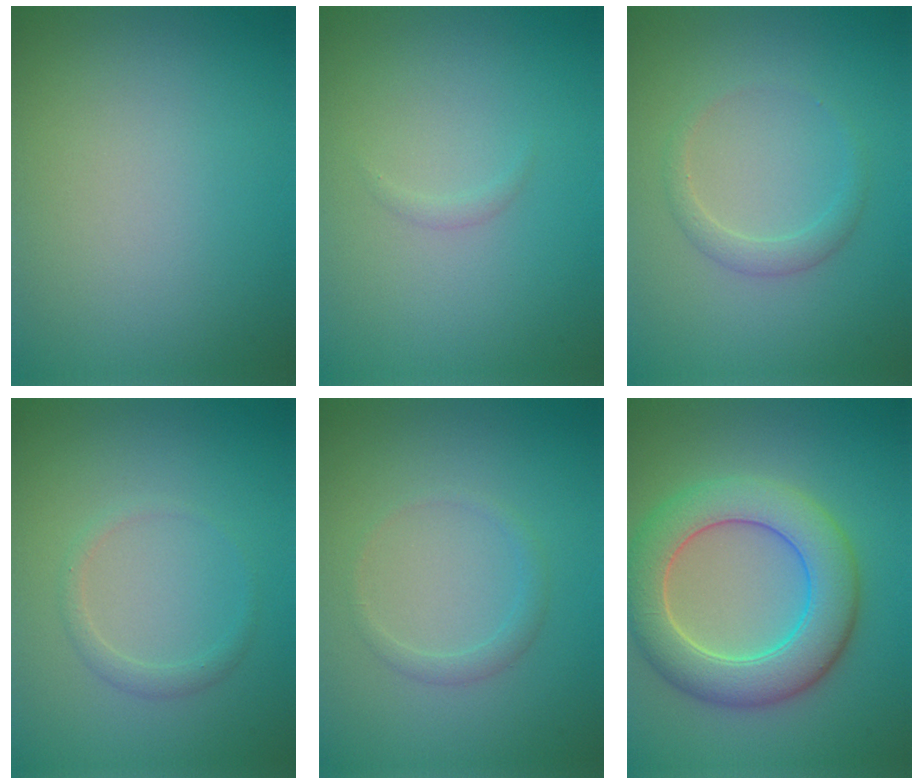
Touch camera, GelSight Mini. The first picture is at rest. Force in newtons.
{"total": 0.5, "press": 0.5, "slide": 0.0}
{"total": 1.6, "press": 1.6, "slide": 0.1}
{"total": 1.2, "press": 1.2, "slide": 0.2}
{"total": 1.3, "press": 1.3, "slide": 0.0}
{"total": 7.7, "press": 7.7, "slide": 0.4}